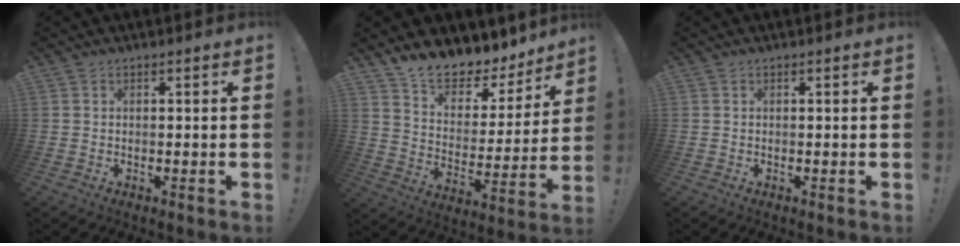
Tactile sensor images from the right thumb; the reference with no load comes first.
{"total": 11.2, "force": [10.2, 3.4, 3.2], "torque": [-0.063, -0.093, 0.179]}
{"total": 0.0}